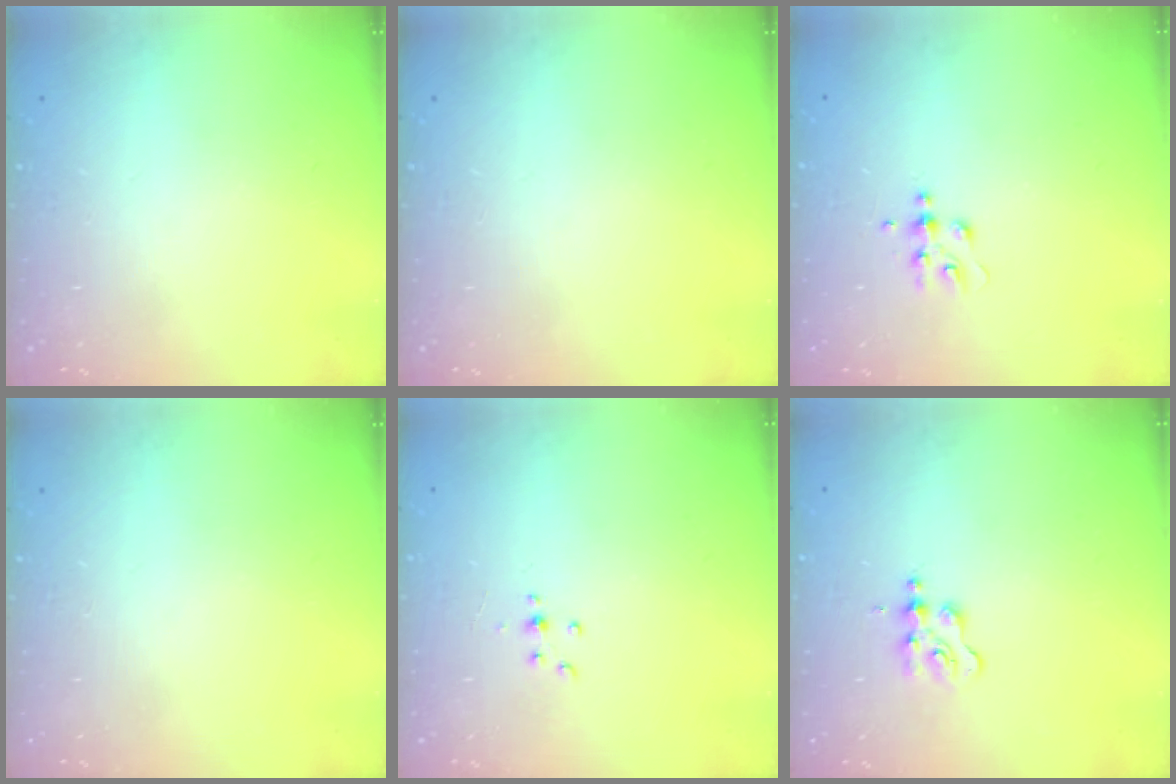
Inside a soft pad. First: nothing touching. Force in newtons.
{"total": 0.0}
{"total": 4.5, "press": 4.5, "slide": 0.5}
{"total": 0.0}
{"total": 3.6, "press": 3.4, "slide": 1.0}
{"total": 1.9, "press": 1.9, "slide": 0.2}